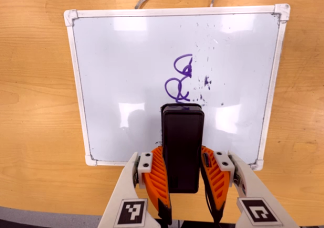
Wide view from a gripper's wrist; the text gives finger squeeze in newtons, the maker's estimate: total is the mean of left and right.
{"total": 9.7, "left": 7.6, "right": 11.8}